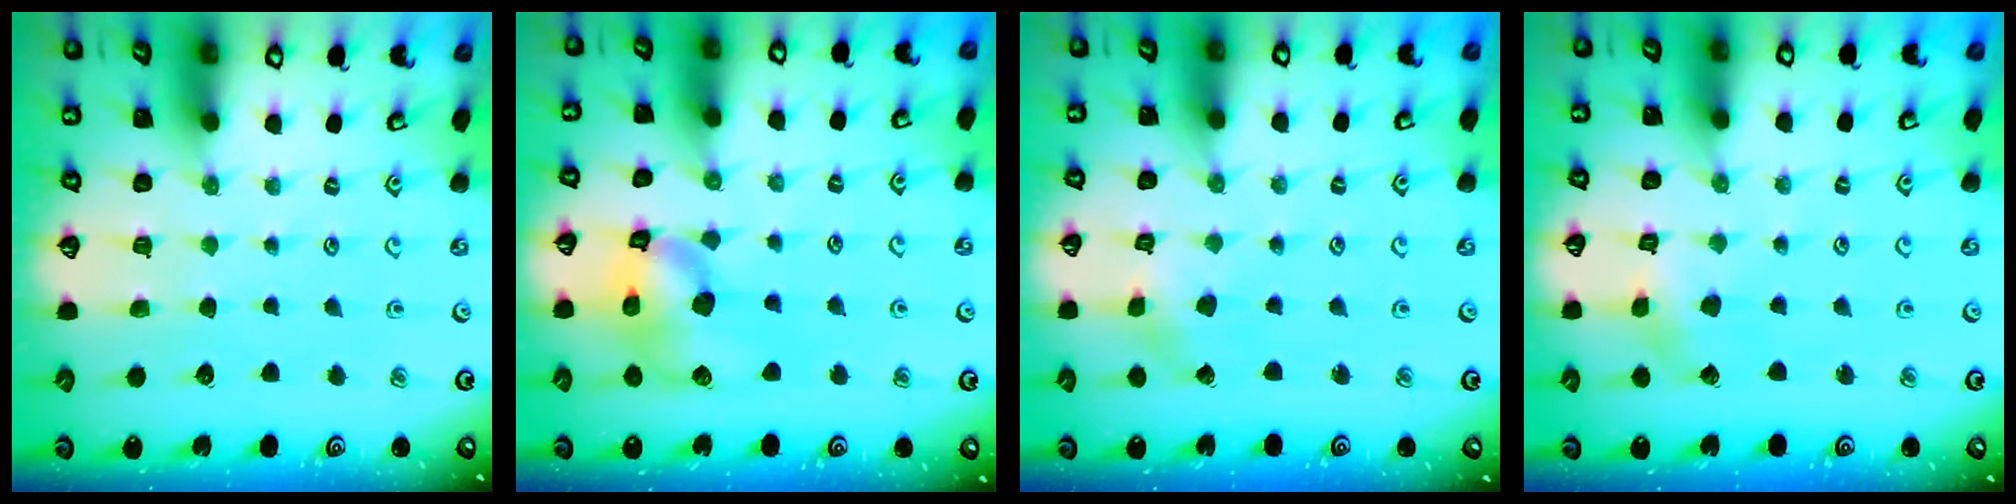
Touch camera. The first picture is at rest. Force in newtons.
{"total": 13.9, "press": 13.8, "slide": 1.9}
{"total": 2.3, "press": 2.3, "slide": 0.2}
{"total": 2.7, "press": 2.7, "slide": 0.3}